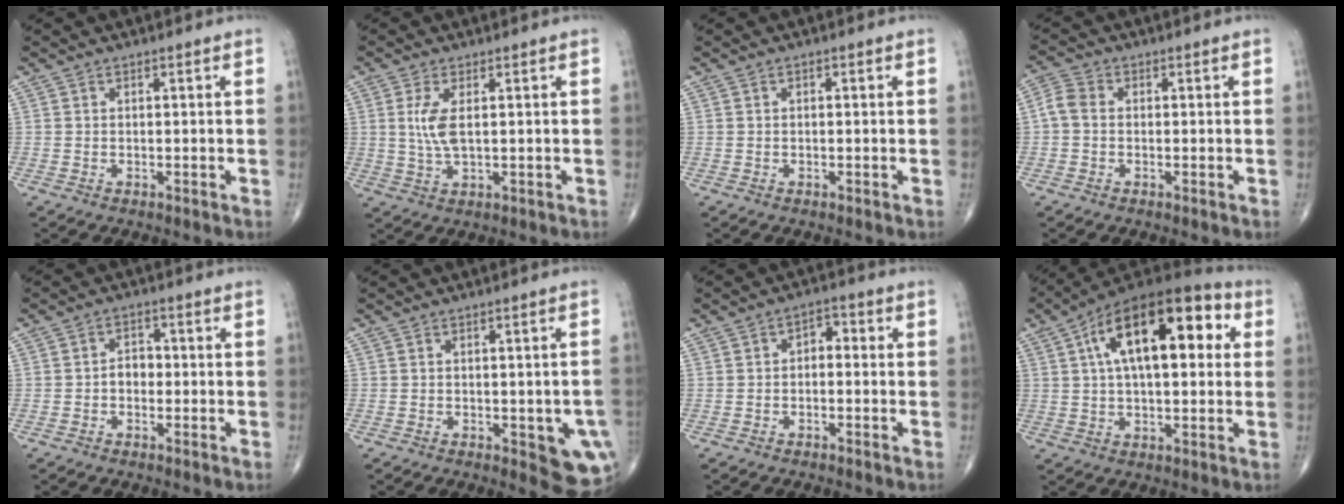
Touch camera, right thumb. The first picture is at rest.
{"total": 5.2, "force": [1.0, 2.0, 4.7], "torque": [-0.109, -0.008, 0.024]}
{"total": 0.5, "force": [0.1, 0.3, 0.5], "torque": [-0.008, 0.001, 0.002]}
{"total": 3.6, "force": [-0.1, 2.7, 2.4], "torque": [-0.050, 0.011, -0.014]}
{"total": 3.1, "force": [-0.6, 2.3, 2.0], "torque": [-0.012, 0.015, -0.018]}
{"total": 9.0, "force": [-2.3, 3.6, 7.9], "torque": [-0.062, -0.006, -0.022]}
{"total": 3.4, "force": [-0.1, 2.2, 2.6], "torque": [-0.022, 0.016, -0.013]}
{"total": 21.6, "force": [5.9, 10.0, 18.3], "torque": [-0.274, 0.026, 0.084]}